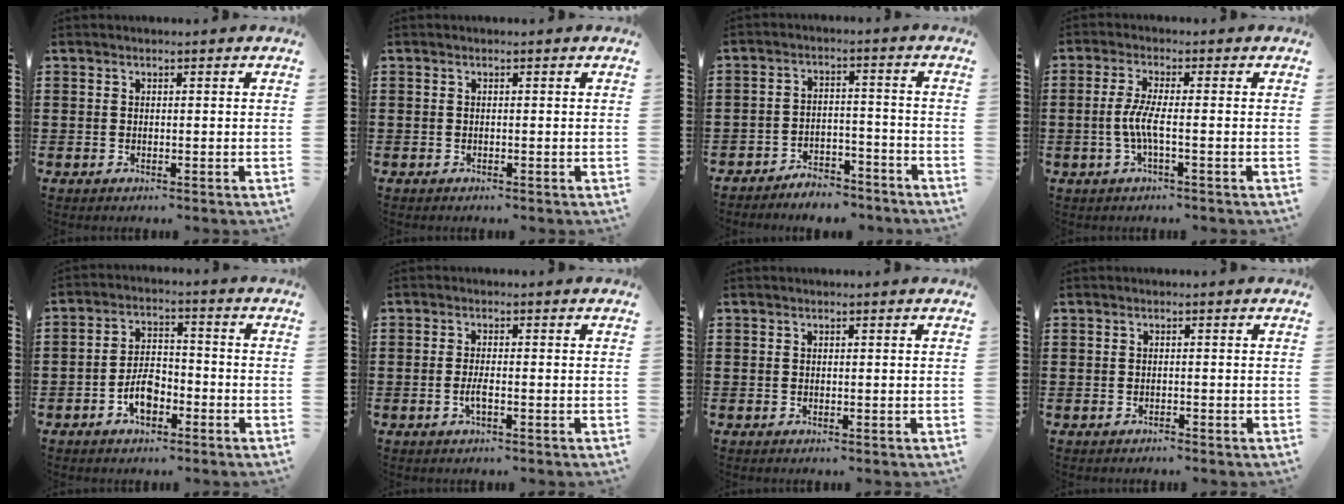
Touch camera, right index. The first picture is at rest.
{"total": 0.0}
{"total": 4.5, "force": [-4.5, 0.8, 0.2], "torque": [-0.007, 0.011, -0.092]}
{"total": 4.4, "force": [-1.0, 0.4, 4.3], "torque": [-0.107, -0.011, -0.030]}
{"total": 5.4, "force": [-2.6, 2.8, 3.8], "torque": [-0.078, 0.003, -0.049]}
{"total": 2.1, "force": [-0.7, 0.2, 1.9], "torque": [-0.042, -0.005, -0.015]}
{"total": 0.0}
{"total": 0.7, "force": [-0.7, 0.0, -0.1], "torque": [0.000, 0.000, -0.016]}